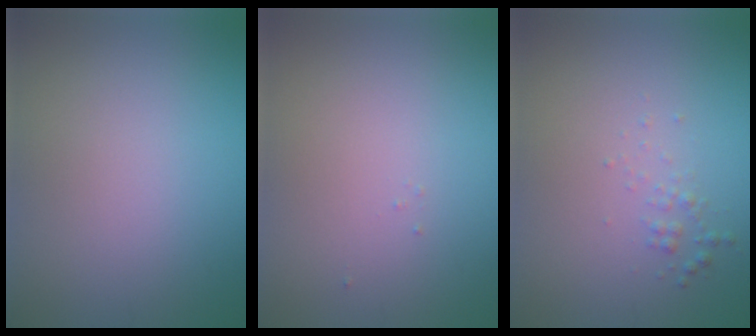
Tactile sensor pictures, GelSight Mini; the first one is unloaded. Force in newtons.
{"total": 0.0}
{"total": 0.9, "press": 0.9, "slide": 0.0}